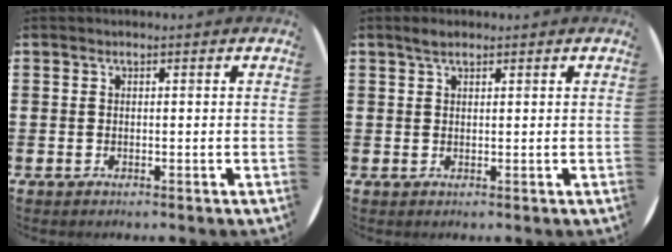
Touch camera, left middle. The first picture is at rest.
{"total": 1.5, "force": [1.2, 0.6, 0.7], "torque": [-0.015, 0.006, 0.021]}